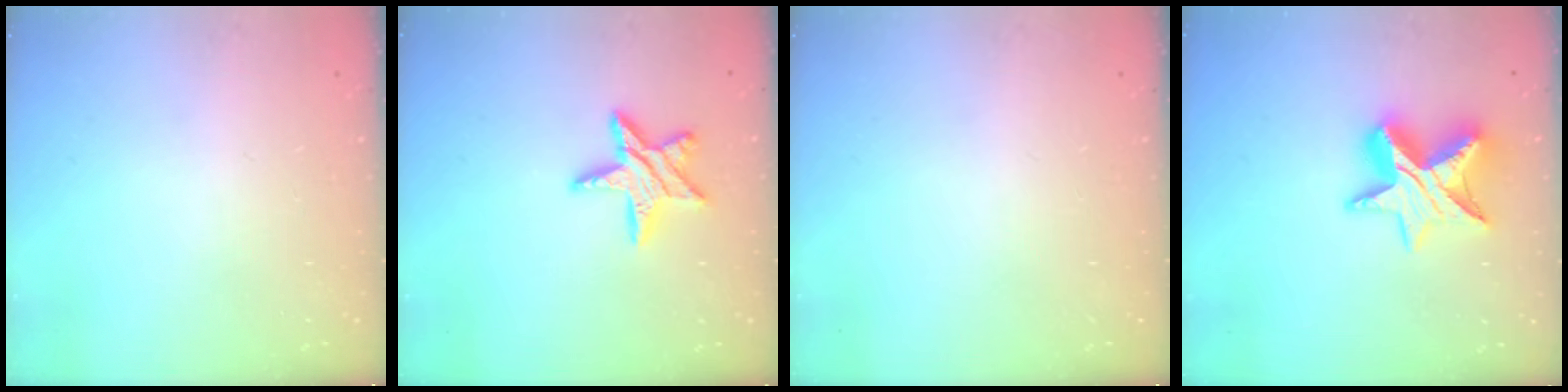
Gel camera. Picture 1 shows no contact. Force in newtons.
{"total": 10.8, "press": 10.7, "slide": 0.8}
{"total": 0.0}
{"total": 13.4, "press": 13.4, "slide": 0.9}